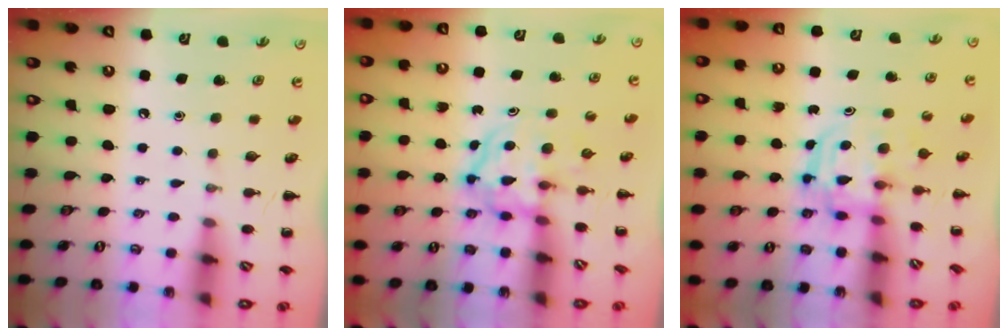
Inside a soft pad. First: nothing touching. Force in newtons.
{"total": 3.8, "press": 3.8, "slide": 0.4}
{"total": 2.9, "press": 2.9, "slide": 0.3}